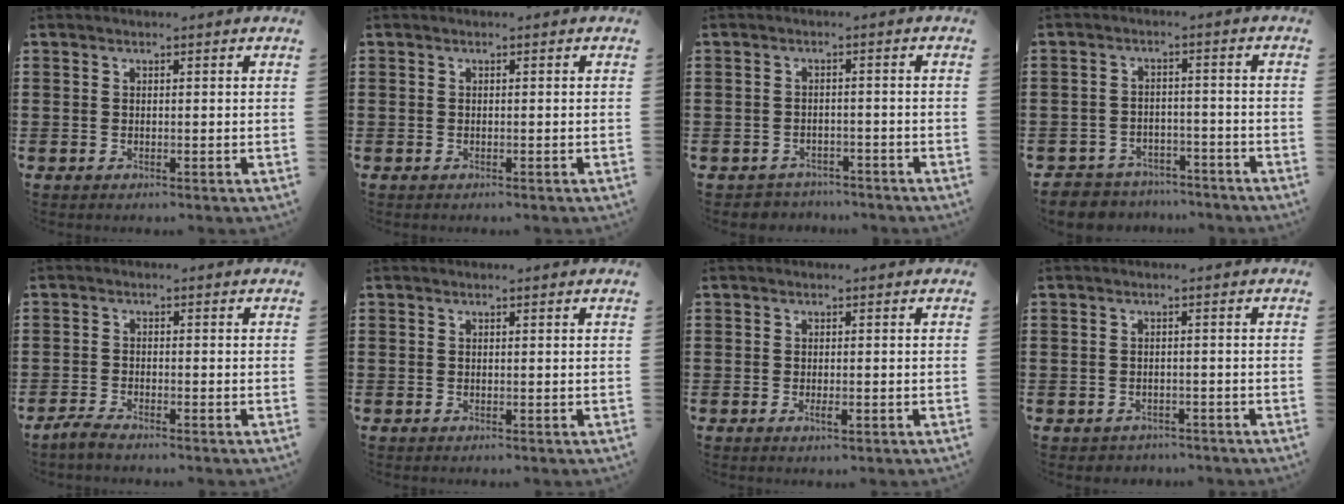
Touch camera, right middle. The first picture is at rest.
{"total": 0.0}
{"total": 2.2, "force": [-2.1, 0.5, -0.2], "torque": [-0.004, 0.000, -0.049]}
{"total": 4.2, "force": [-4.1, 1.0, -0.1], "torque": [-0.012, 0.003, -0.090]}
{"total": 2.0, "force": [-1.9, 0.1, 0.8], "torque": [-0.022, 0.001, -0.039]}
{"total": 0.0}
{"total": 1.4, "force": [-0.4, 0.4, 1.2], "torque": [-0.022, -0.005, -0.007]}
{"total": 1.3, "force": [-1.1, 0.5, -0.1], "torque": [-0.005, 0.001, -0.027]}